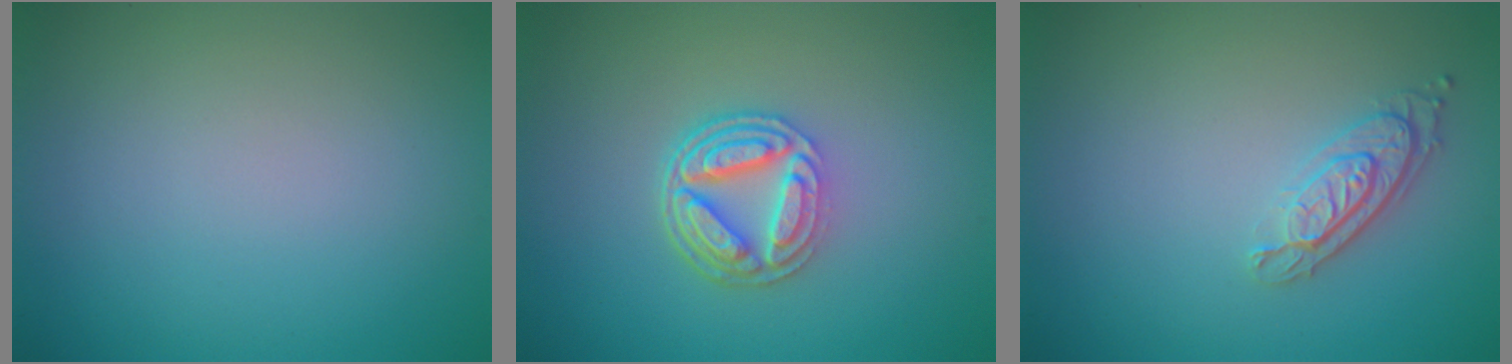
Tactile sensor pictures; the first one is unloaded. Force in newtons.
{"total": 5.0, "press": 3.8, "slide": 3.3}
{"total": 2.4, "press": 1.9, "slide": 1.4}